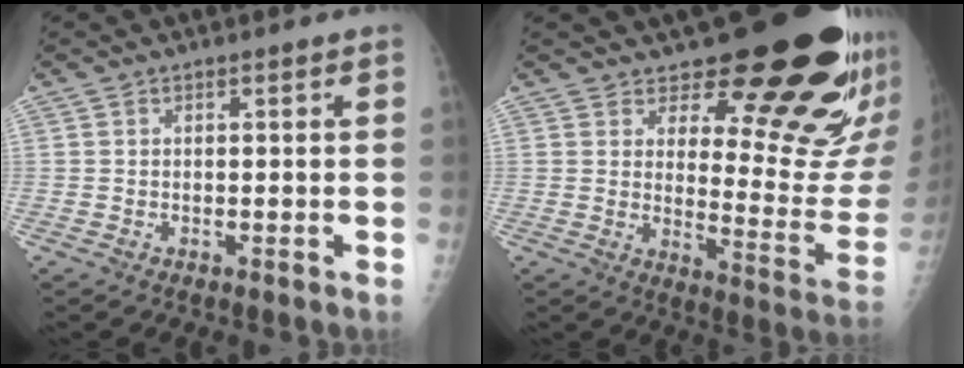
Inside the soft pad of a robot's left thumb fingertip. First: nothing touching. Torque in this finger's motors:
{"motor_torque": [0.50, 0.74, 0.32, -0.55, 0.06]}